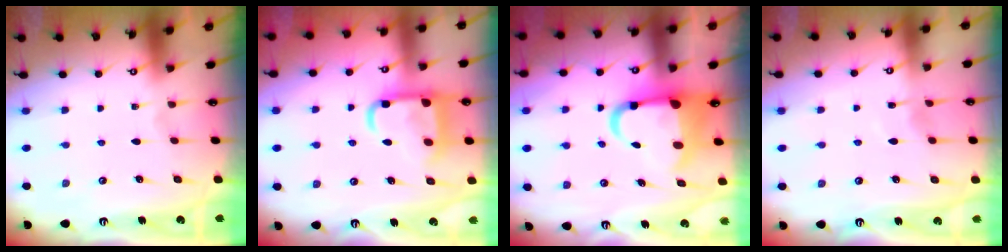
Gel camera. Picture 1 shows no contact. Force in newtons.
{"total": 13.2, "press": 13.2, "slide": 1.6}
{"total": 8.6, "press": 8.4, "slide": 1.9}
{"total": 3.9, "press": 3.9, "slide": 0.6}